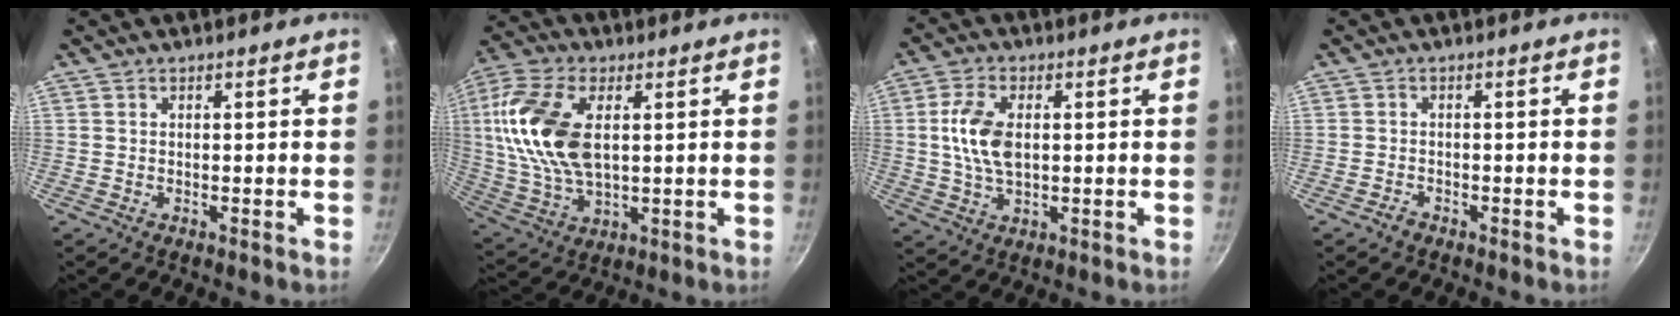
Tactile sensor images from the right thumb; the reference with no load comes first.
{"total": 17.3, "force": [3.3, 9.6, 14.0], "torque": [-0.273, -0.003, 0.062]}
{"total": 8.9, "force": [0.9, 5.0, 7.3], "torque": [-0.139, 0.004, 0.015]}
{"total": 1.3, "force": [-1.1, 0.7, 0.4], "torque": [-0.008, 0.012, -0.020]}